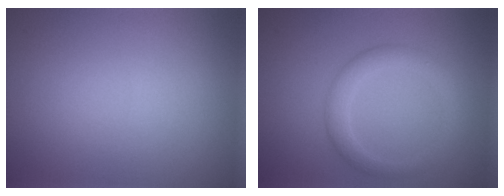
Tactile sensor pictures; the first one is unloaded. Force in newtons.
{"total": 3.0, "press": 3.0, "slide": 0.1}